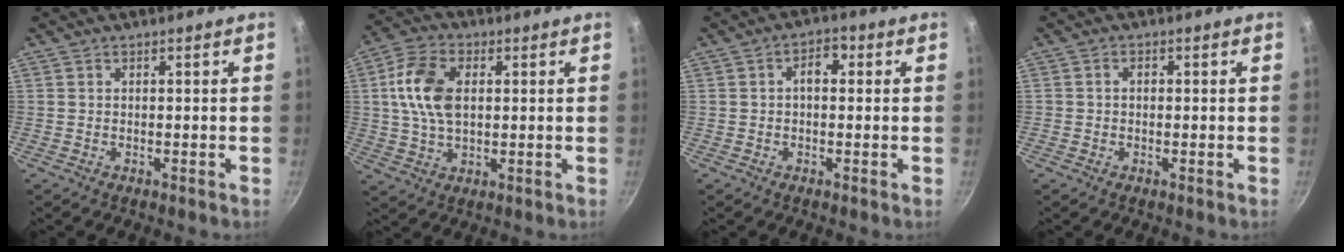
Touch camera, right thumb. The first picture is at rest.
{"total": 11.4, "force": [1.8, 7.1, 8.6], "torque": [-0.156, 0.011, 0.028]}
{"total": 3.9, "force": [0.6, 2.5, 3.0], "torque": [-0.029, 0.011, 0.001]}
{"total": 1.5, "force": [0.0, 1.3, 0.9], "torque": [-0.012, 0.004, -0.003]}